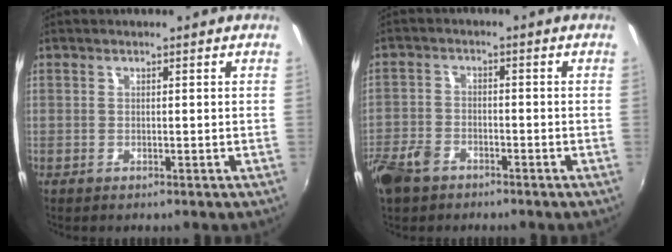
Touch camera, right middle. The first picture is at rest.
{"total": 8.4, "force": [-5.6, 5.0, 3.9], "torque": [-0.107, -0.005, -0.109]}